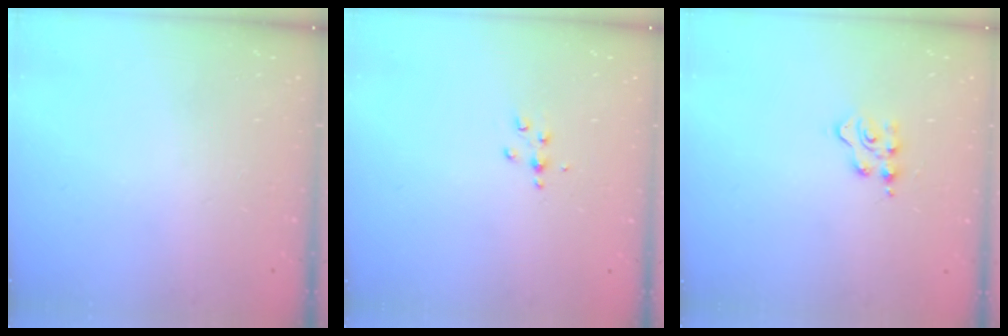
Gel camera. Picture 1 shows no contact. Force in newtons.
{"total": 4.2, "press": 4.1, "slide": 0.6}
{"total": 3.7, "press": 3.7, "slide": 0.5}